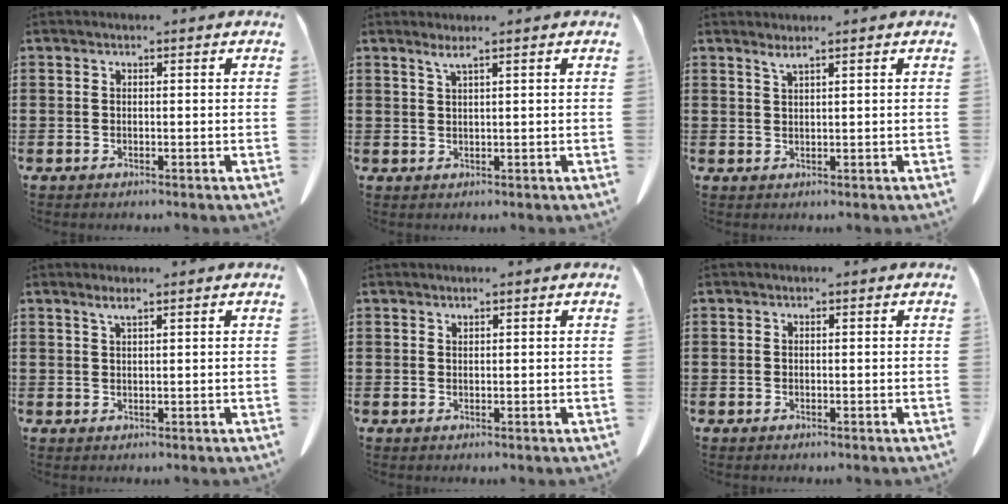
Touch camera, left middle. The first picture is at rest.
{"total": 1.4, "force": [1.0, -0.2, 1.0], "torque": [-0.020, -0.002, 0.018]}
{"total": 1.3, "force": [1.1, -0.1, 0.6], "torque": [-0.014, -0.002, 0.022]}
{"total": 1.7, "force": [1.2, 0.1, 1.2], "torque": [-0.025, 0.000, 0.021]}
{"total": 0.6, "force": [0.5, 0.1, 0.2], "torque": [-0.006, -0.002, 0.011]}
{"total": 0.0}